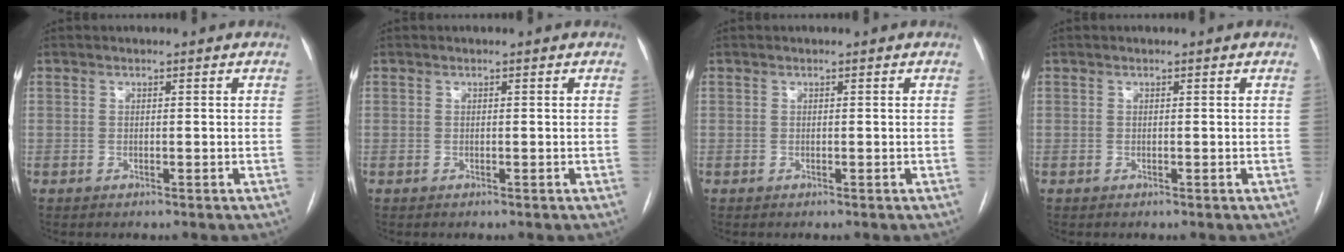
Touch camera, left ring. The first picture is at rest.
{"total": 0.0}
{"total": 0.0}
{"total": 0.0}